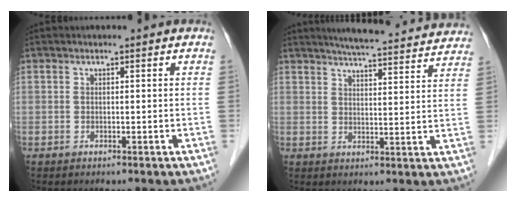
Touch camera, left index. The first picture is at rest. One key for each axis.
{"total": 18.5, "fx": 17.2, "fy": 1.6, "fz": 6.4, "tx": -0.089, "ty": -0.003, "tz": 0.214}